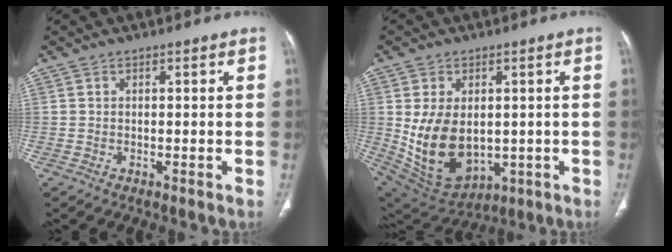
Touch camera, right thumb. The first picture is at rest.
{"total": 14.2, "force": [-0.2, 9.6, 10.5], "torque": [-0.168, -0.011, 0.031]}